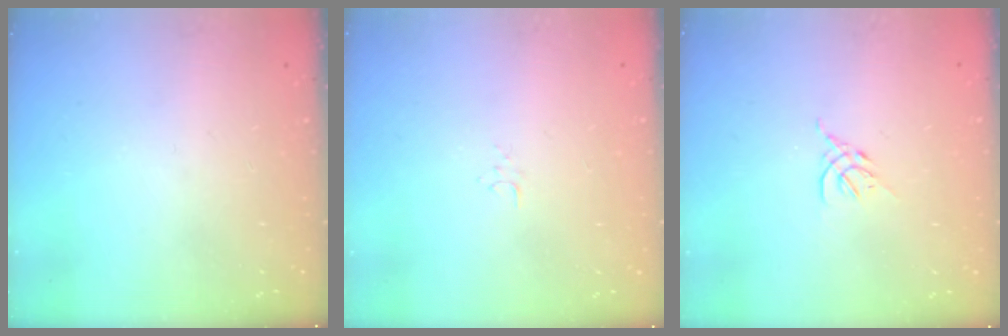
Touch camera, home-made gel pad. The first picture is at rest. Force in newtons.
{"total": 4.1, "press": 4.1, "slide": 0.6}
{"total": 2.6, "press": 2.5, "slide": 0.8}